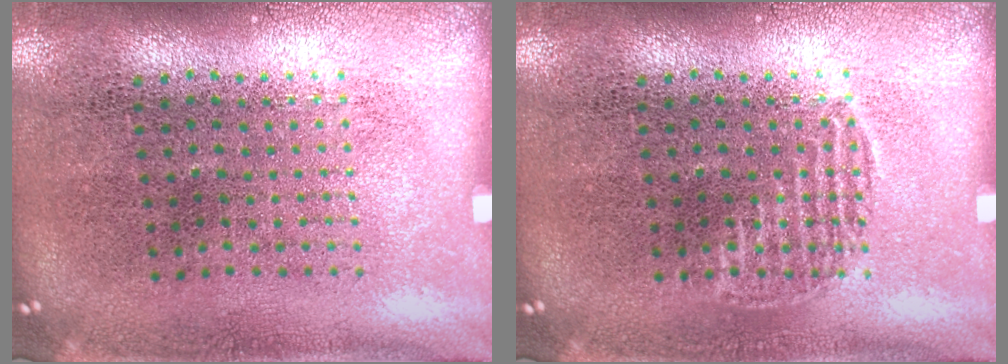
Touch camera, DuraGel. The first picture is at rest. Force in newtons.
{"total": 0.9, "press": 0.8, "slide": 0.2}